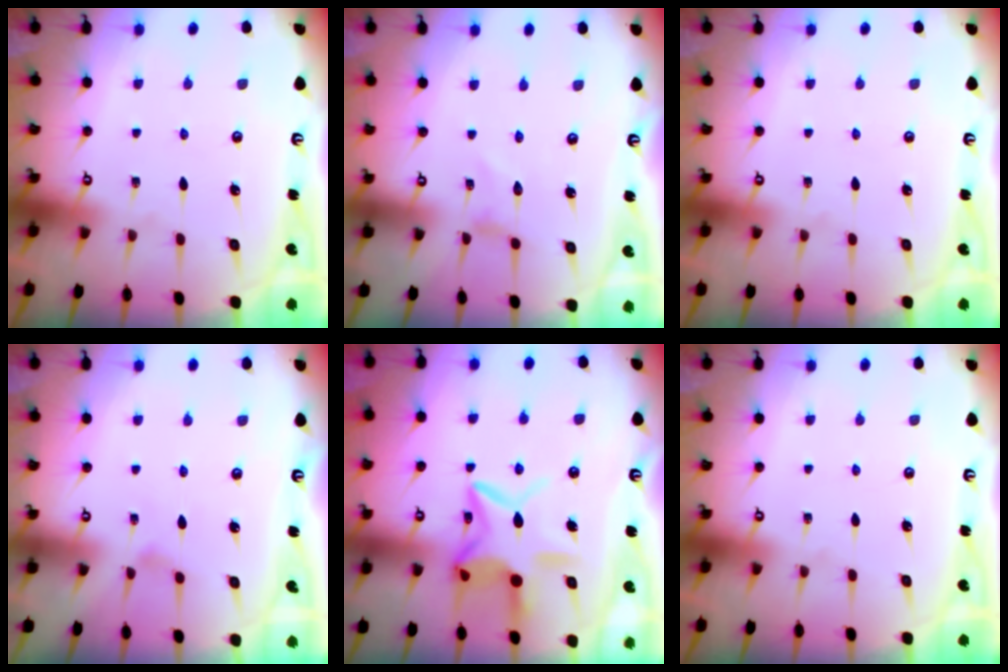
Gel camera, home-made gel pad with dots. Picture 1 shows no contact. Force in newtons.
{"total": 0.0}
{"total": 0.0}
{"total": 1.7, "press": 1.7, "slide": 0.3}
{"total": 12.9, "press": 12.9, "slide": 0.8}
{"total": 0.0}